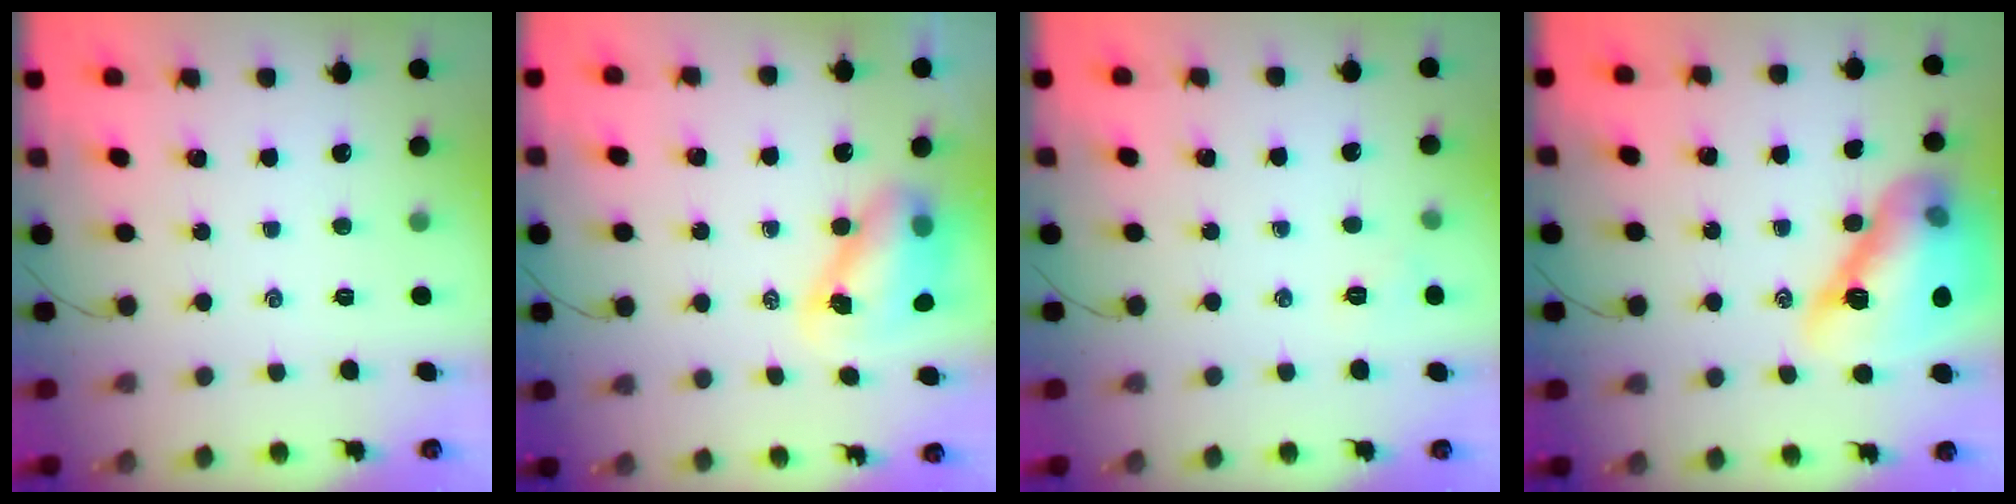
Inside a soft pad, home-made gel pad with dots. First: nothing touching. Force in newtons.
{"total": 8.1, "press": 7.9, "slide": 1.9}
{"total": 4.3, "press": 4.2, "slide": 1.0}
{"total": 17.9, "press": 17.3, "slide": 4.5}